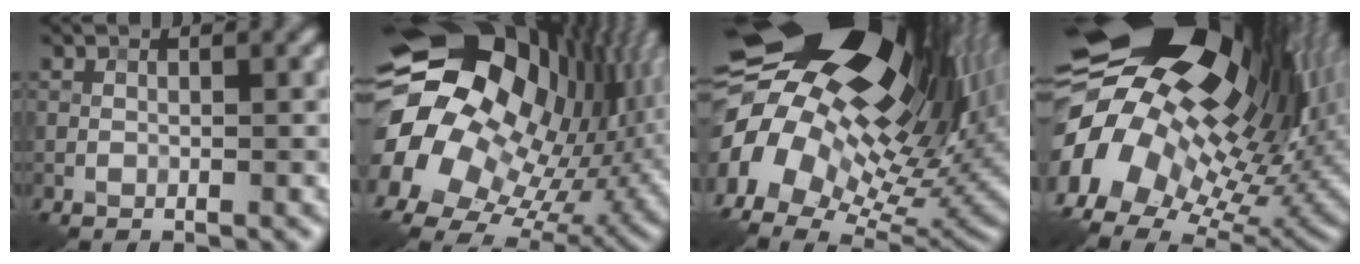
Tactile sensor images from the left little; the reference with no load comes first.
{"total": 22.1, "force": [0.5, 18.1, 12.7], "torque": [-0.242, -0.006, 0.000]}
{"total": 20.1, "force": [4.3, 12.5, 15.2], "torque": [-0.279, 0.017, 0.082]}
{"total": 18.7, "force": [2.8, 12.2, 13.8], "torque": [-0.227, -0.015, 0.066]}